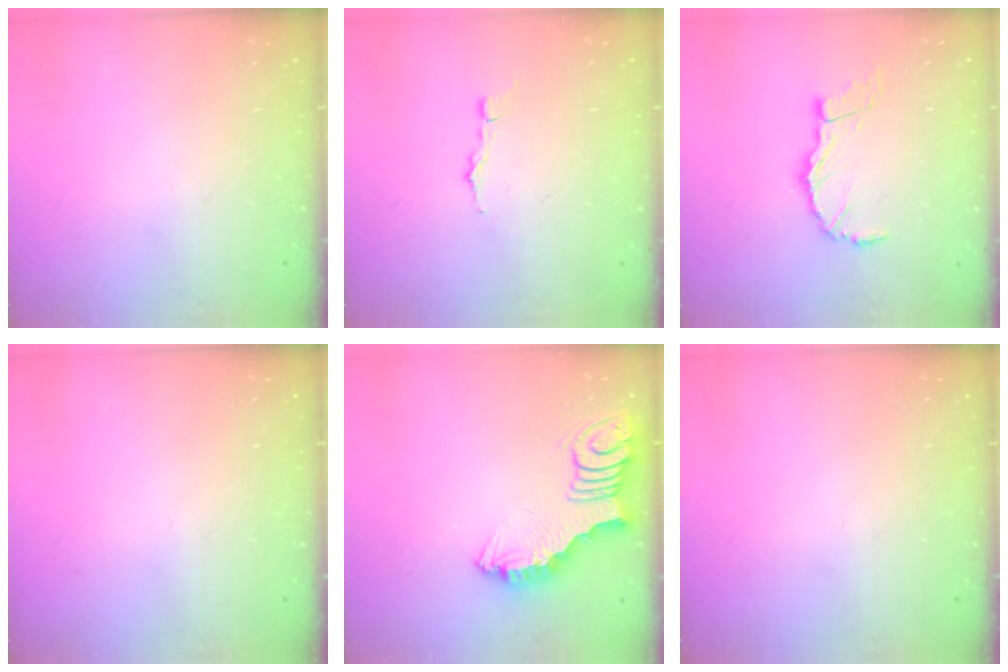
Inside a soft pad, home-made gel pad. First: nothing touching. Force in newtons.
{"total": 1.6, "press": 1.6, "slide": 0.1}
{"total": 9.5, "press": 9.4, "slide": 1.4}
{"total": 0.0}
{"total": 6.2, "press": 6.1, "slide": 0.6}
{"total": 0.0}